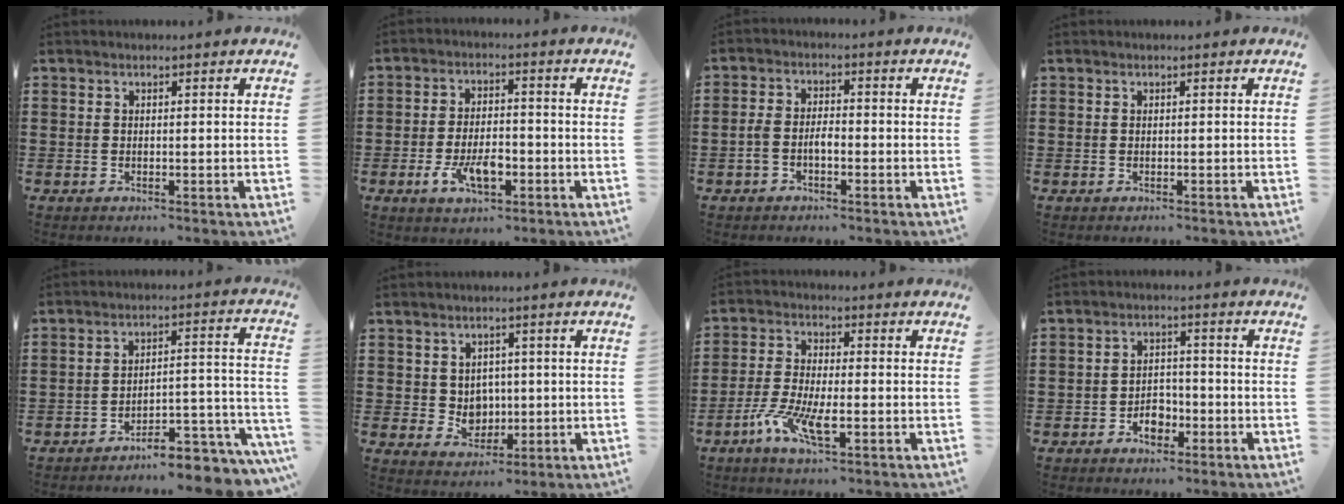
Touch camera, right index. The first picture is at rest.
{"total": 6.5, "force": [-2.6, 3.0, 5.1], "torque": [-0.099, 0.004, -0.047]}
{"total": 3.1, "force": [-1.2, 1.5, 2.4], "torque": [-0.058, 0.000, -0.028]}
{"total": 0.0}
{"total": 6.6, "force": [-6.2, 0.7, 2.1], "torque": [-0.028, 0.003, -0.119]}
{"total": 3.7, "force": [1.0, 3.4, 1.0], "torque": [-0.025, 0.005, 0.015]}
{"total": 7.0, "force": [-3.3, 1.9, 5.9], "torque": [-0.132, -0.014, -0.064]}
{"total": 3.9, "force": [-2.1, 2.6, 1.9], "torque": [-0.029, 0.003, -0.042]}